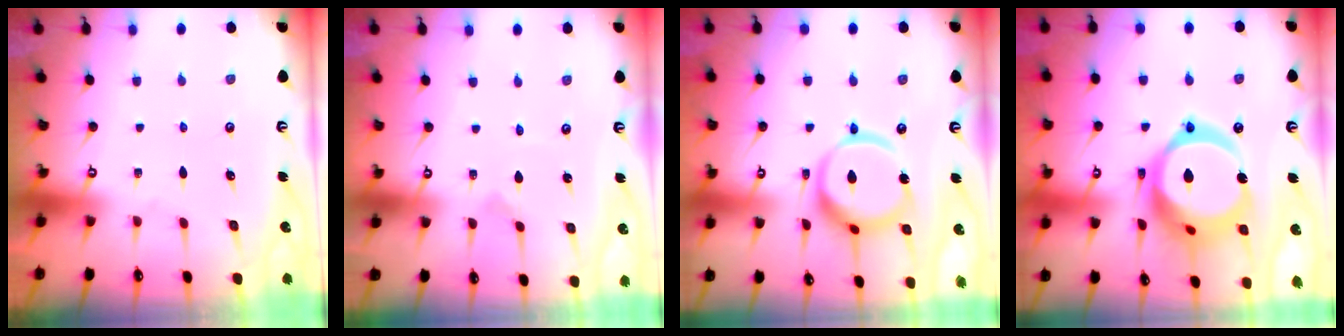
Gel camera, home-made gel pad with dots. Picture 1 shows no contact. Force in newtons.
{"total": 0.0}
{"total": 15.1, "press": 15.0, "slide": 1.9}
{"total": 23.3, "press": 23.2, "slide": 2.7}